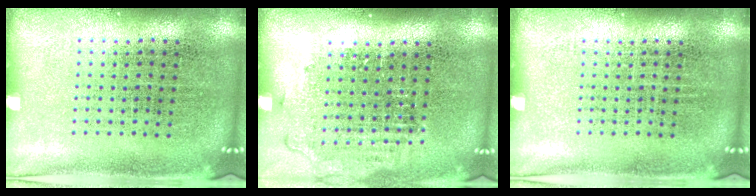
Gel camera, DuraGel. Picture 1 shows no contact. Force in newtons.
{"total": 1.3, "press": 1.1, "slide": 0.6}
{"total": 0.0}